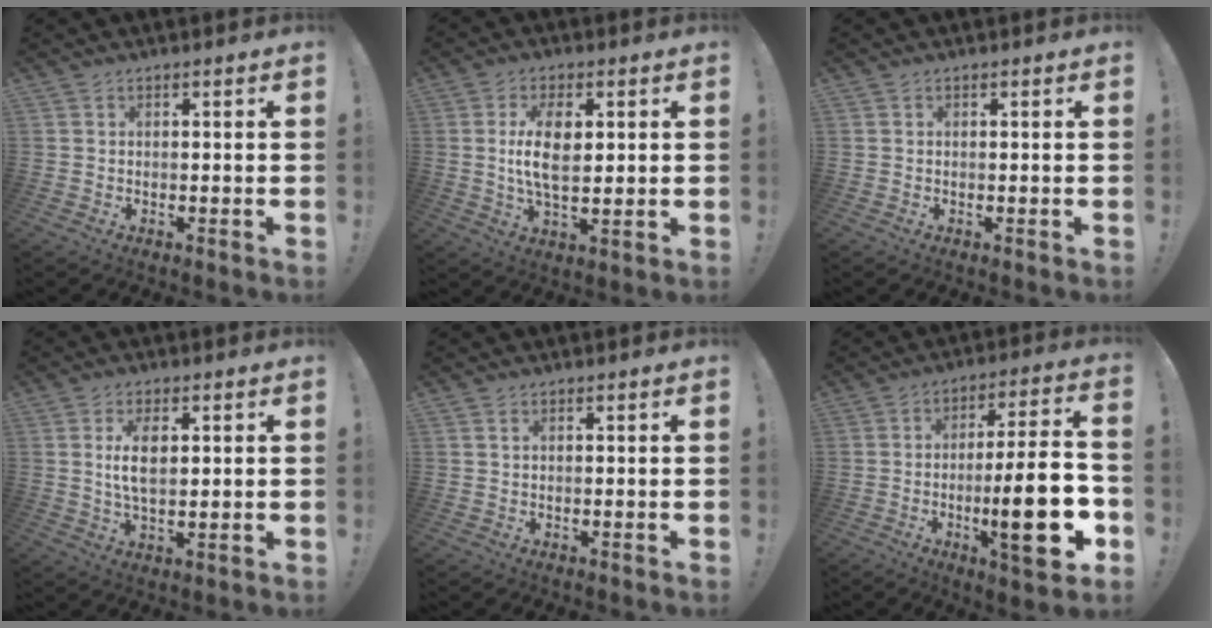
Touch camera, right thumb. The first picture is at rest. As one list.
[{"total": 10.0, "force": [1.6, 4.5, 8.8], "torque": [-0.154, -0.007, 0.020]}, {"total": 0.0}, {"total": 7.4, "force": [1.4, 3.4, 6.4], "torque": [-0.116, -0.006, 0.018]}, {"total": 0.7, "force": [0.3, 0.3, 0.6], "torque": [-0.013, 0.001, 0.006]}, {"total": 21.5, "force": [-5.4, 4.8, 20.3], "torque": [-0.312, 0.012, -0.081]}]